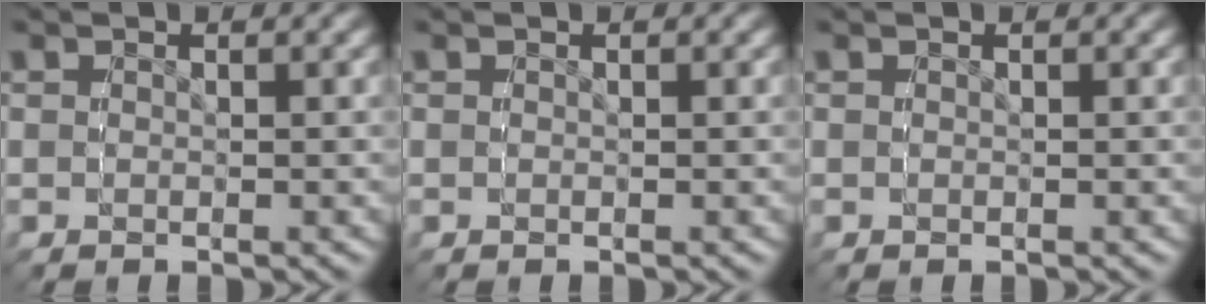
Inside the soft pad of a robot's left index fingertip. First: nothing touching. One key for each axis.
{"total": 0.0}
{"total": 0.0}